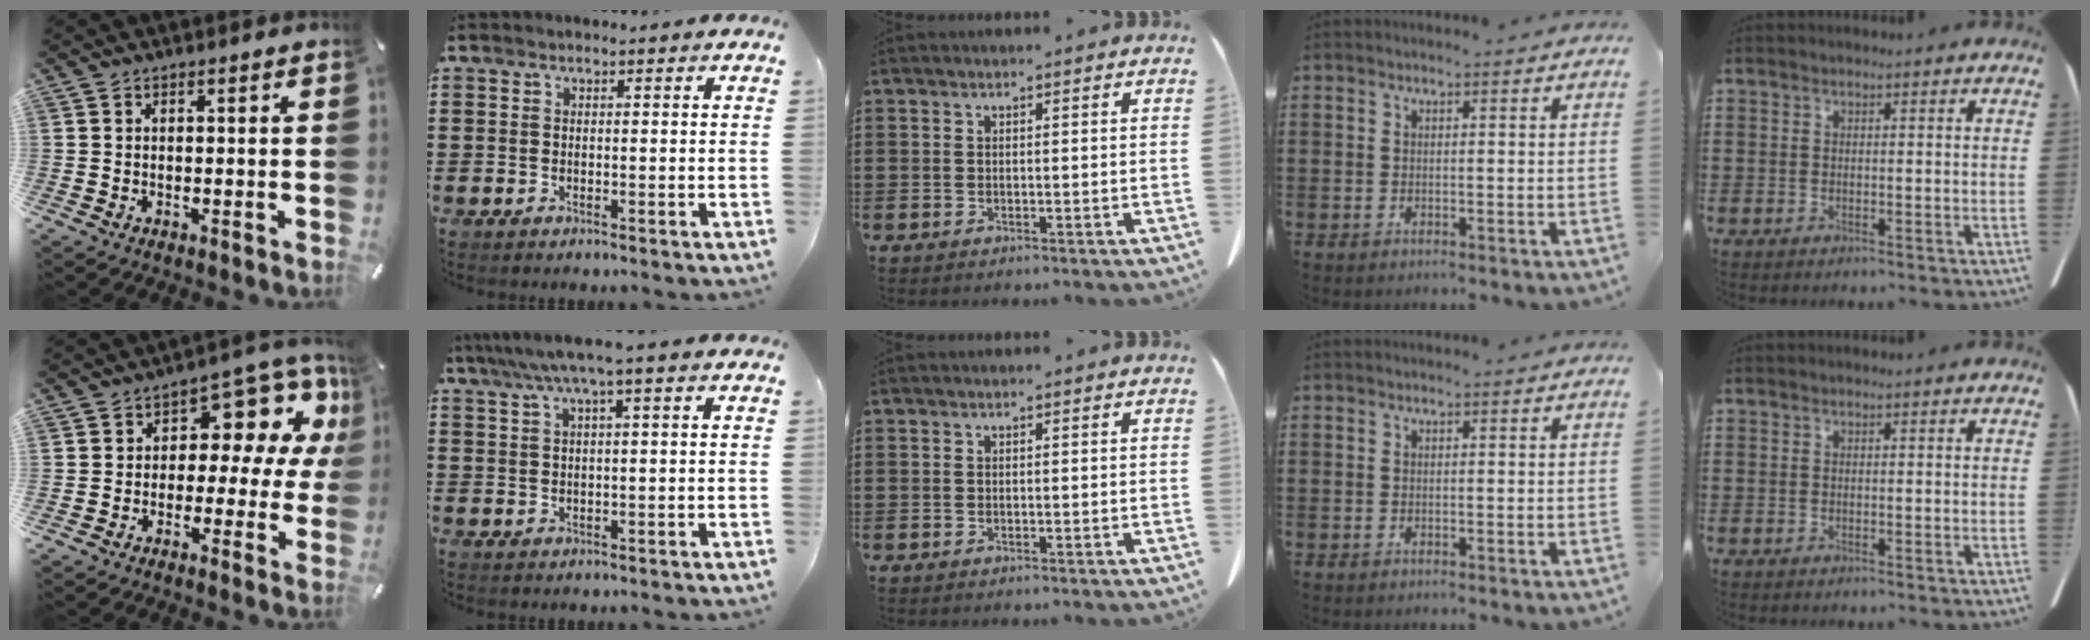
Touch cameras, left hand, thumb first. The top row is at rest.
{"thumb": {"total": 11.3, "force": [4.5, 6.7, 7.9], "torque": [-0.096, -0.041, 0.075]}, "index": {"total": 3.8, "force": [2.0, -0.2, 3.3], "torque": [-0.067, 0.002, 0.033]}}